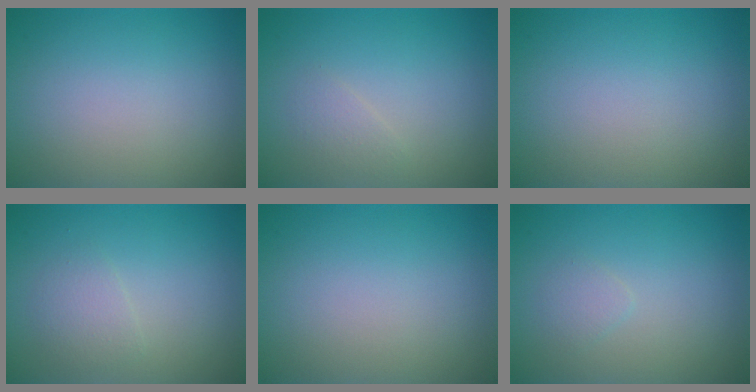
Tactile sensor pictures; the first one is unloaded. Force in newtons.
{"total": 1.0, "press": 1.0, "slide": 0.1}
{"total": 0.0}
{"total": 1.6, "press": 1.6, "slide": 0.1}
{"total": 0.0}
{"total": 0.9, "press": 0.9, "slide": 0.0}